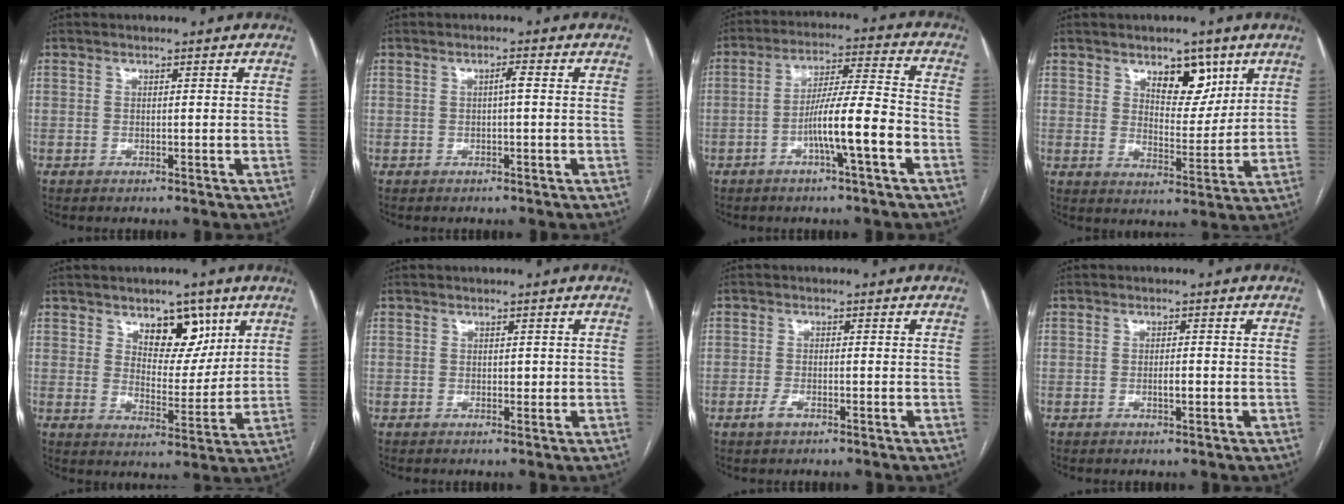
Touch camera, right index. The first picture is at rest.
{"total": 1.3, "force": [0.0, 0.0, 1.3], "torque": [-0.021, 0.003, 0.001]}
{"total": 9.9, "force": [-3.8, 0.2, 9.2], "torque": [-0.161, 0.013, -0.067]}
{"total": 7.5, "force": [4.4, 3.6, 4.9], "torque": [-0.069, -0.003, 0.073]}
{"total": 8.2, "force": [4.8, 4.4, 5.0], "torque": [-0.067, -0.001, 0.079]}
{"total": 0.8, "force": [0.1, 0.6, 0.6], "torque": [-0.006, 0.001, 0.002]}
{"total": 1.9, "force": [-1.1, 0.8, 1.3], "torque": [-0.029, 0.000, -0.018]}
{"total": 1.7, "force": [-0.4, 0.4, 1.6], "torque": [-0.027, 0.000, -0.007]}